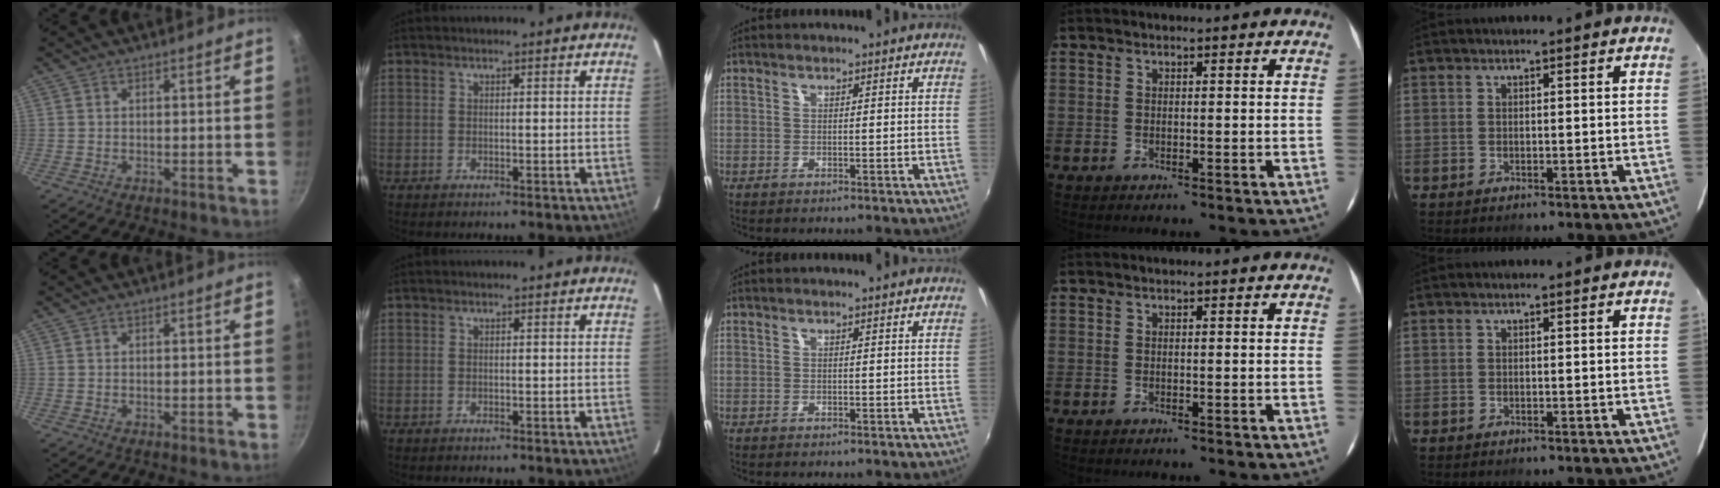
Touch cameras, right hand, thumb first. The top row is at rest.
{}